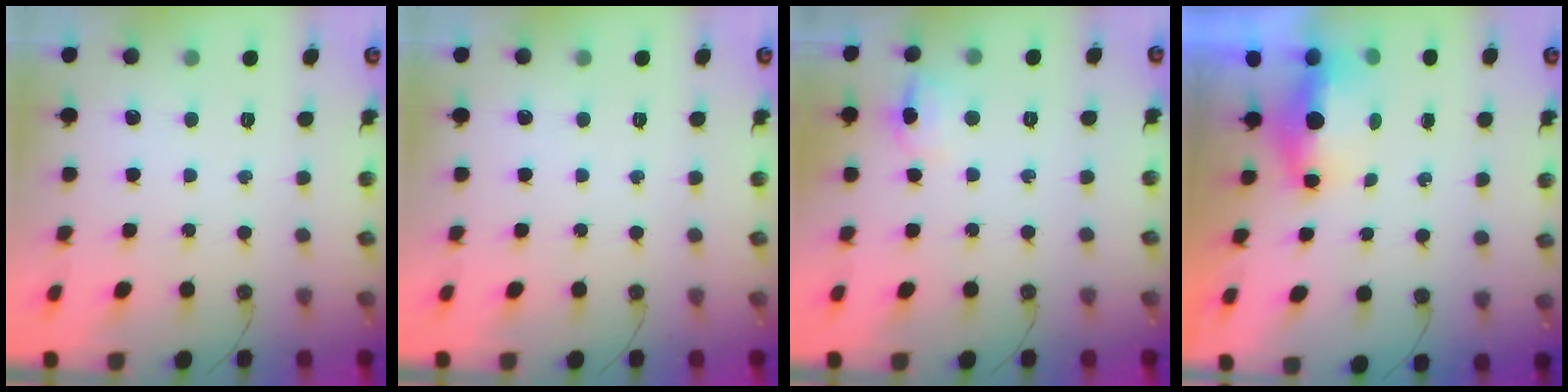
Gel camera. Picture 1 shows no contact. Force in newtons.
{"total": 0.0}
{"total": 12.9, "press": 5.7, "slide": 11.5}
{"total": 5.7, "press": 5.6, "slide": 0.9}